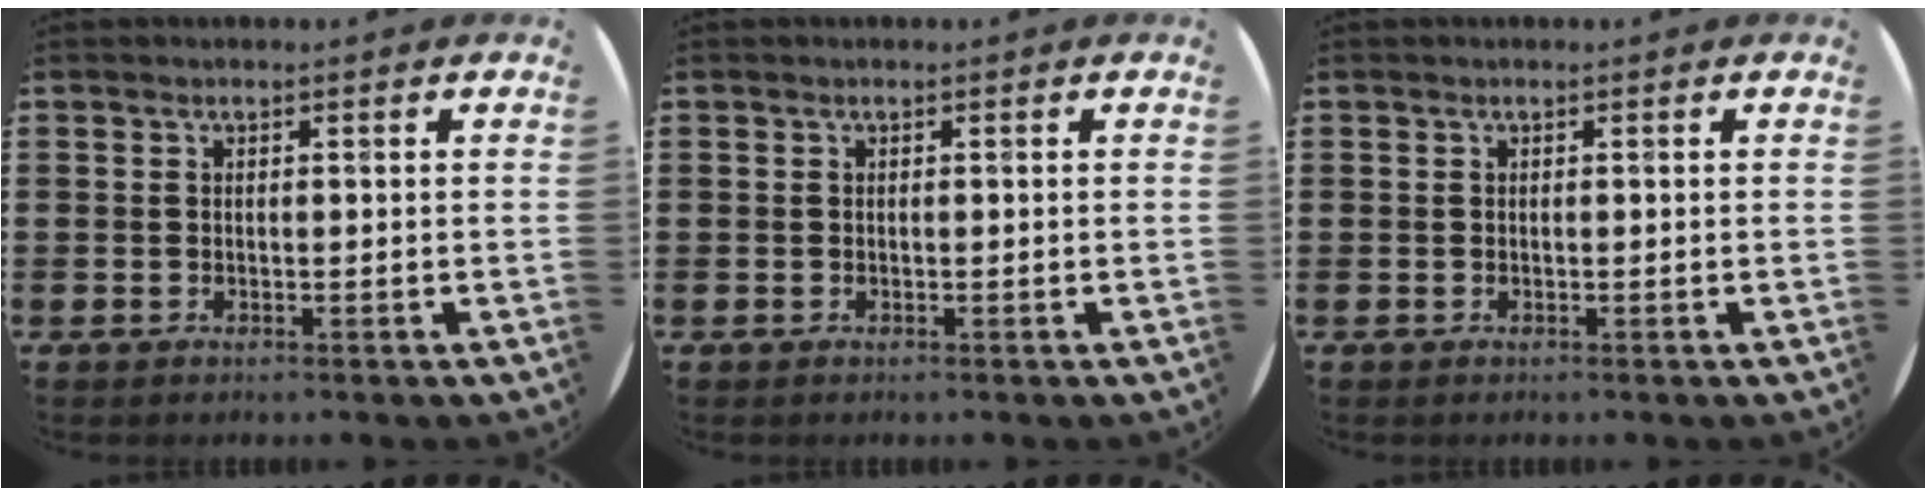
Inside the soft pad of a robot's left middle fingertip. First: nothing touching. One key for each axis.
{"total": 0.0}
{"total": 0.0}